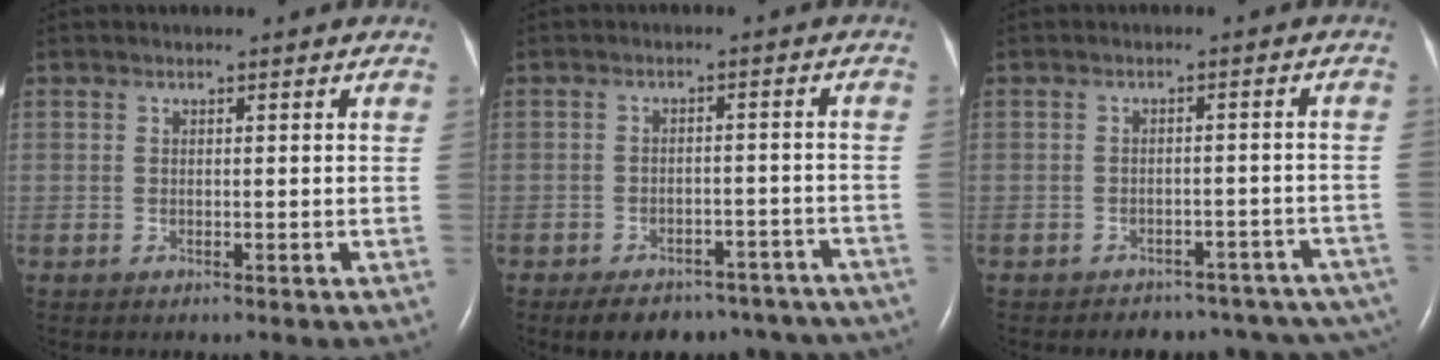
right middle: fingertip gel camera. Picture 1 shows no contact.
{"total": 17.2, "force": [-14.5, 7.3, 5.7], "torque": [-0.077, 0.017, -0.164]}
{"total": 14.5, "force": [-12.4, 6.4, 4.1], "torque": [-0.043, 0.027, -0.126]}